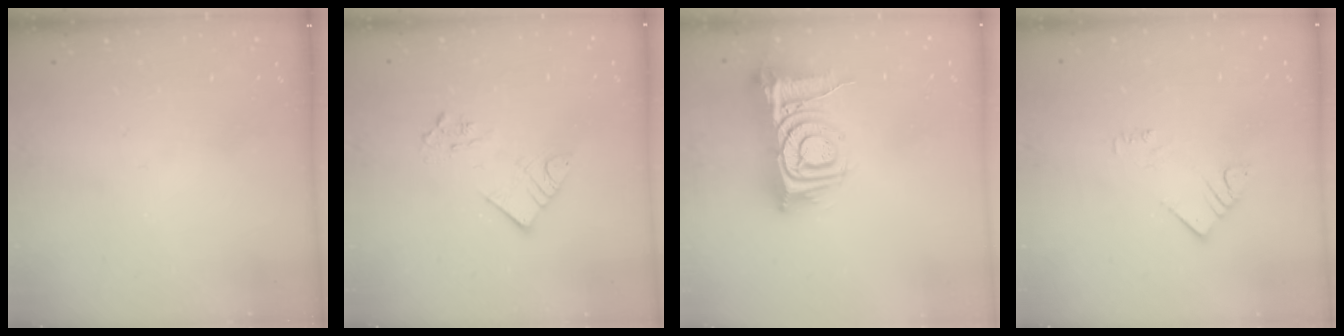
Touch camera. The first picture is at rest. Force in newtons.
{"total": 7.6, "press": 7.5, "slide": 0.8}
{"total": 12.8, "press": 12.7, "slide": 1.6}
{"total": 3.3, "press": 3.2, "slide": 0.6}